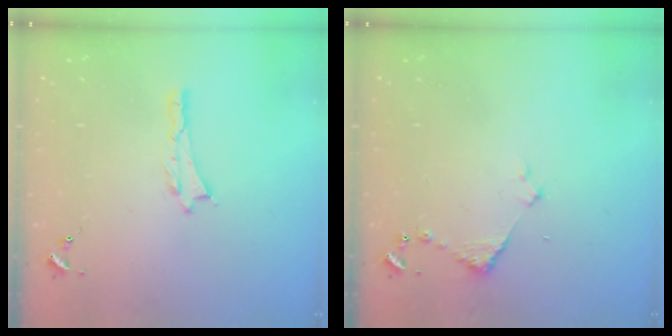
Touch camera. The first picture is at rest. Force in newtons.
{"total": 2.9, "press": 2.9, "slide": 0.3}